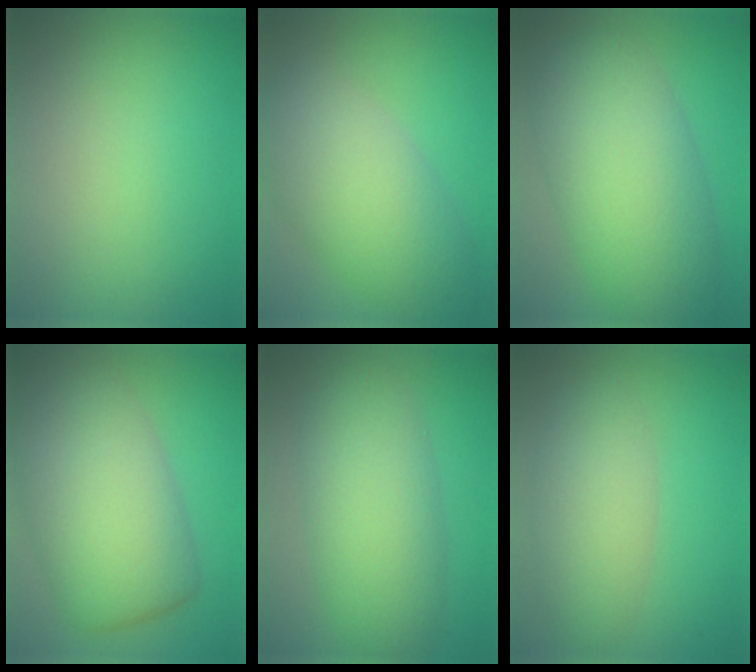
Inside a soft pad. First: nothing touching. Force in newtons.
{"total": 7.9, "press": 7.9, "slide": 0.3}
{"total": 10.2, "press": 10.2, "slide": 0.3}
{"total": 10.3, "press": 10.3, "slide": 0.6}
{"total": 7.2, "press": 7.2, "slide": 0.2}
{"total": 4.7, "press": 4.7, "slide": 0.1}